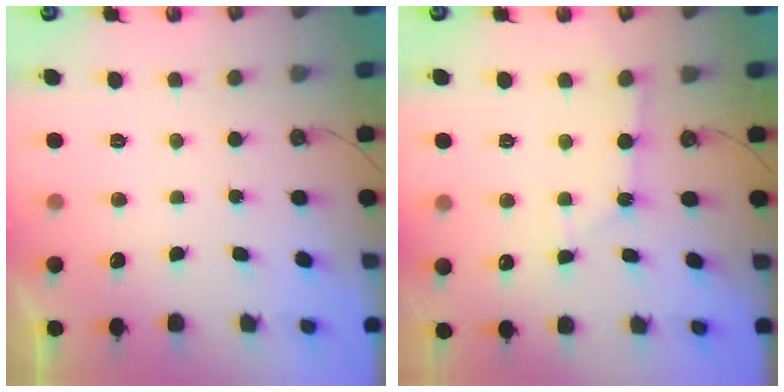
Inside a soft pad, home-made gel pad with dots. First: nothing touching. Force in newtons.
{"total": 2.1, "press": 2.1, "slide": 0.3}